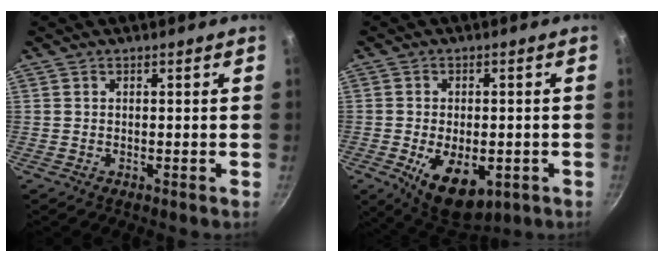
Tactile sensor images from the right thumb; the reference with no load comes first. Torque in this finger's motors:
{"motor_torque": [-0.25, 0.55, 0.02, 0.01, 0.21]}